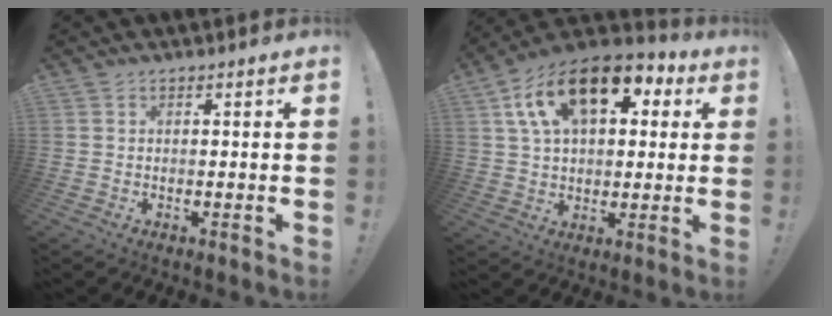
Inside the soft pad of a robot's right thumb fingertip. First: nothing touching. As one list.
[{"total": 18.3, "force": [7.9, 10.3, 12.9], "torque": [-0.211, -0.021, 0.141]}]